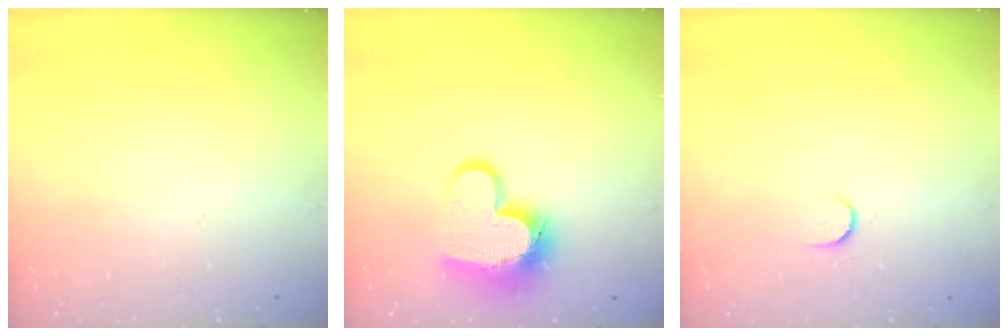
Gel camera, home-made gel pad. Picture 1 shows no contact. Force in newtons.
{"total": 13.2, "press": 13.2, "slide": 1.1}
{"total": 3.4, "press": 3.4, "slide": 0.4}